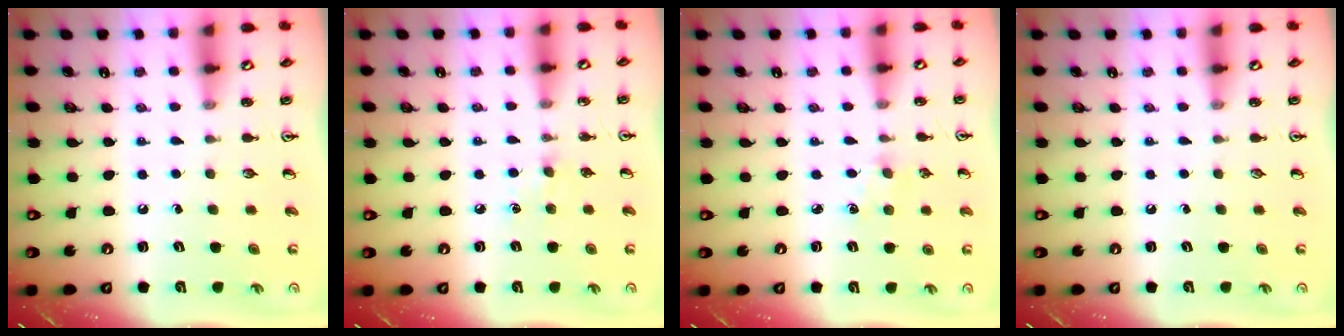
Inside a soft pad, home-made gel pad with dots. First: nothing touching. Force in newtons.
{"total": 3.7, "press": 3.7, "slide": 0.6}
{"total": 2.9, "press": 2.9, "slide": 0.4}
{"total": 0.0}